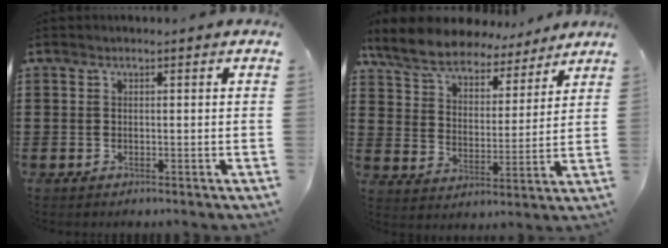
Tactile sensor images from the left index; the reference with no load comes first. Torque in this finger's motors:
{"motor_torque": [1.42, -0.72, 0.10, -0.16]}